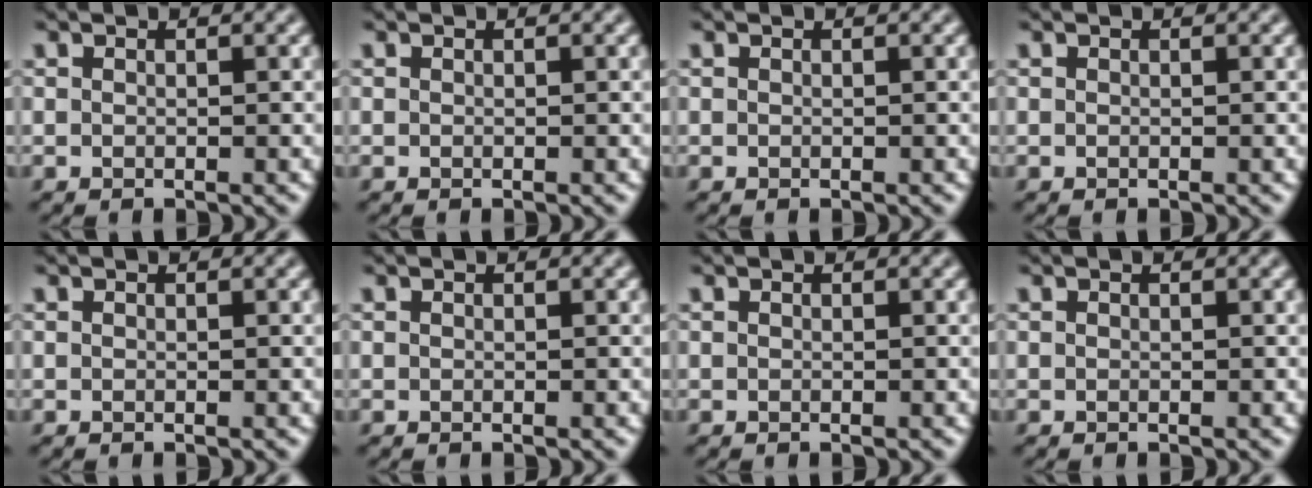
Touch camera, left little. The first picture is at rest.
{"total": 0.0}
{"total": 0.0}
{"total": 0.0}
{"total": 0.0}
{"total": 0.0}
{"total": 0.0}
{"total": 0.0}